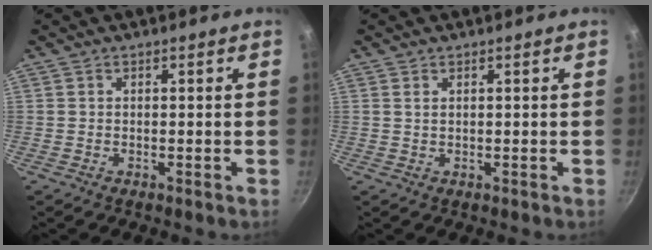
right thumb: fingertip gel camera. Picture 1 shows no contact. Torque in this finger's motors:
{"motor_torque": [-0.13, 0.14, 0.14, 0.46, 0.06]}